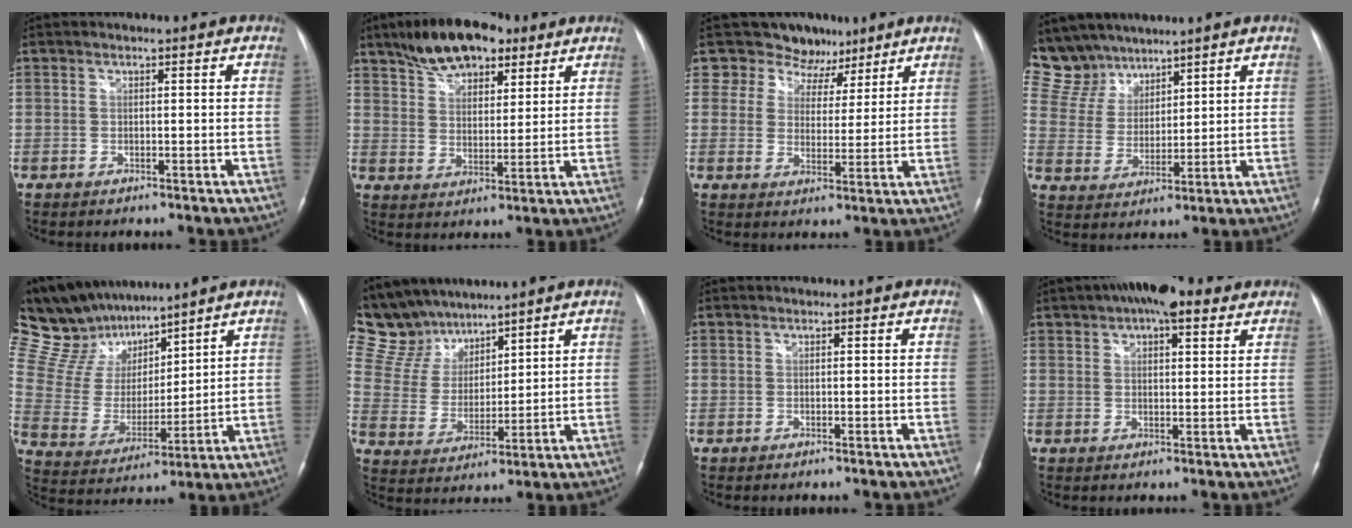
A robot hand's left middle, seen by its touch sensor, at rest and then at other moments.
{"total": 12.4, "force": [8.6, 5.4, 7.2], "torque": [-0.123, 0.019, 0.147]}
{"total": 8.3, "force": [6.6, 5.0, -0.3], "torque": [0.016, -0.004, 0.089]}
{"total": 9.5, "force": [8.4, 4.5, 0.2], "torque": [-0.013, 0.016, 0.178]}
{"total": 15.9, "force": [13.4, 6.0, 6.1], "torque": [-0.131, 0.026, 0.257]}
{"total": 12.2, "force": [10.8, 5.3, 1.9], "torque": [-0.055, 0.023, 0.222]}
{"total": 0.0}
{"total": 10.3, "force": [6.9, 3.6, 6.7], "torque": [-0.105, 0.035, 0.108]}